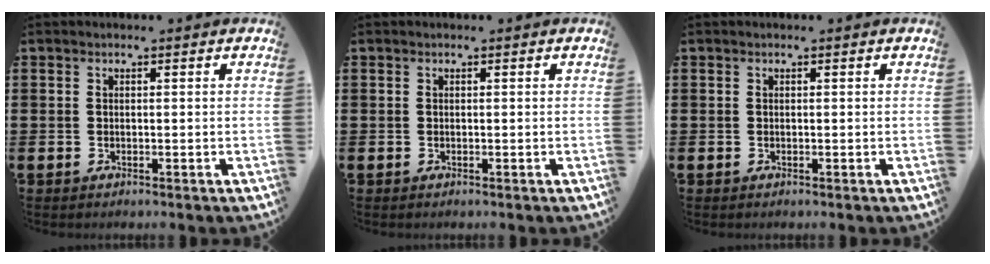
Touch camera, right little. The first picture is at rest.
{"total": 0.0}
{"total": 0.0}